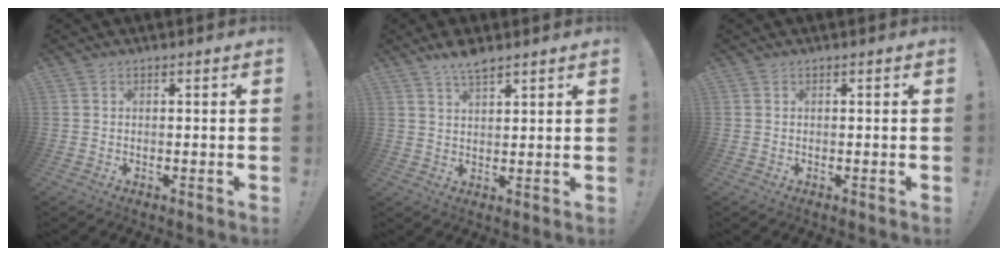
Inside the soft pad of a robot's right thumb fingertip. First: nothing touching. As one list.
[{"total": 5.2, "force": [4.2, 1.2, 2.8], "torque": [-0.040, -0.028, 0.073]}, {"total": 0.0}]